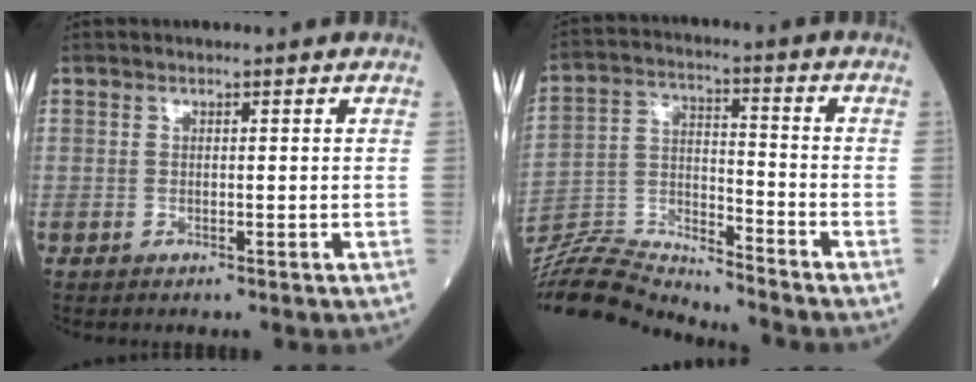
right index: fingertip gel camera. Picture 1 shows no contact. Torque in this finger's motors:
{"motor_torque": [-1.96, -0.17, -1.05, -0.21]}